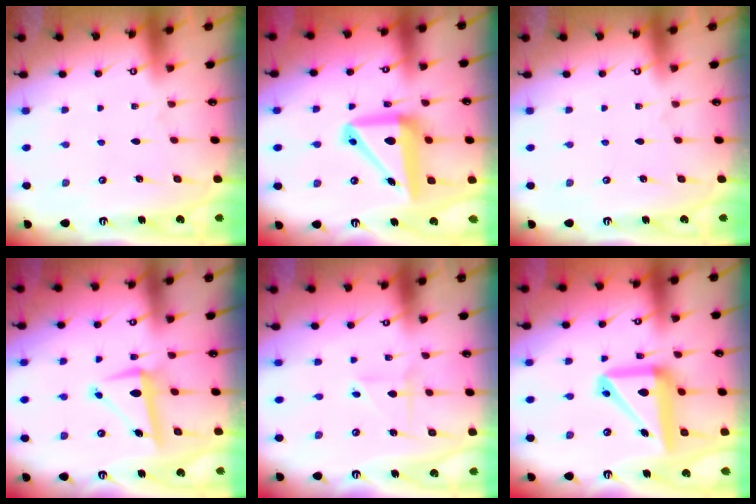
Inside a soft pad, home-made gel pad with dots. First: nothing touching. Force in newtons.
{"total": 15.3, "press": 15.1, "slide": 2.4}
{"total": 0.0}
{"total": 7.6, "press": 7.5, "slide": 1.2}
{"total": 3.0, "press": 2.9, "slide": 0.7}
{"total": 16.0, "press": 15.9, "slide": 2.0}